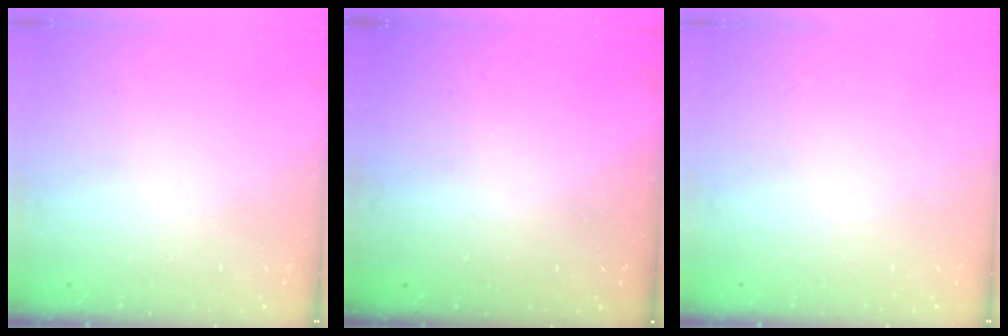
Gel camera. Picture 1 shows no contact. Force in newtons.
{"total": 3.3, "press": 3.3, "slide": 0.1}
{"total": 0.0}